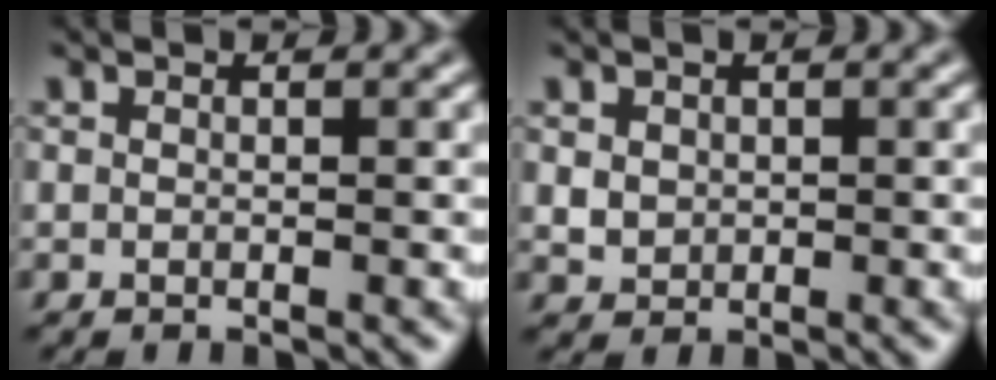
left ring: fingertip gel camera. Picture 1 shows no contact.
{"total": 1.4, "force": [0.3, 1.3, 0.5], "torque": [-0.009, -0.005, 0.012]}